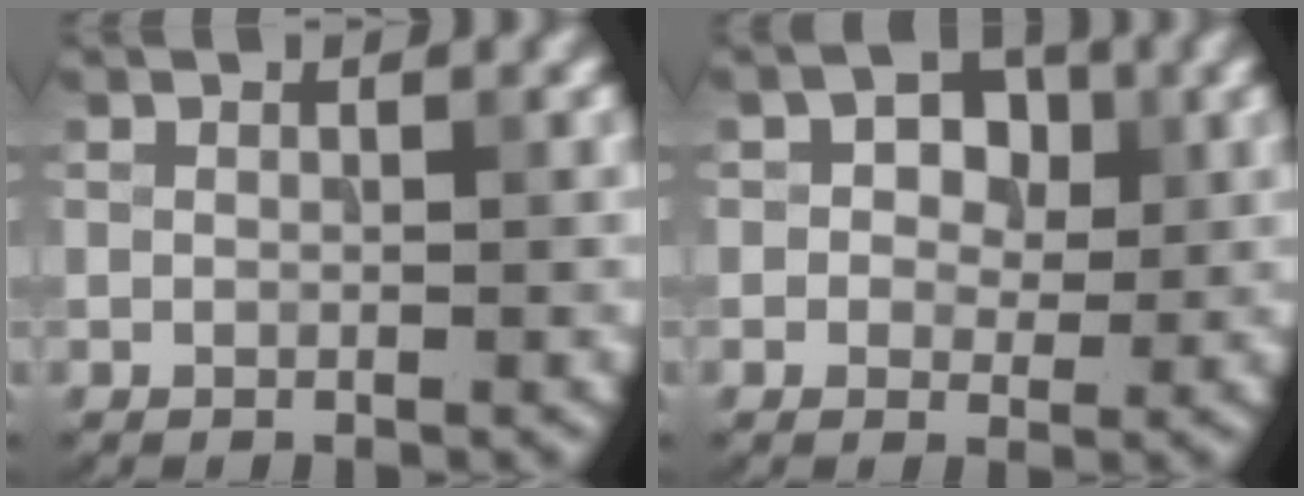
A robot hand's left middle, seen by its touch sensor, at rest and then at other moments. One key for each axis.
{"total": 3.5, "fx": 0.7, "fy": 2.5, "fz": 2.2, "tx": -0.030, "ty": 0.003, "tz": 0.001}